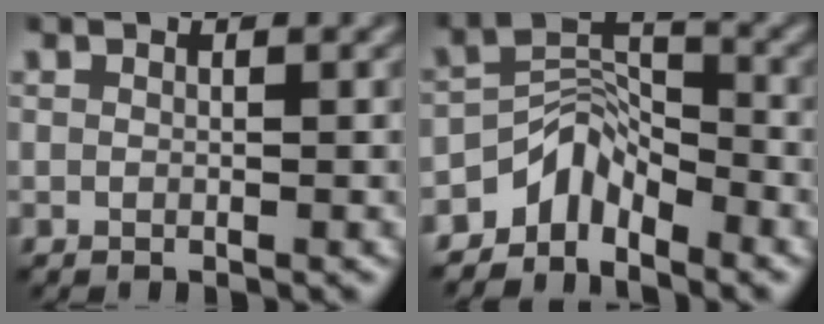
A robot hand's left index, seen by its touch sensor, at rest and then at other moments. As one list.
[{"total": 3.8, "force": [-3.2, 1.8, 1.2], "torque": [-0.009, 0.009, -0.066]}]